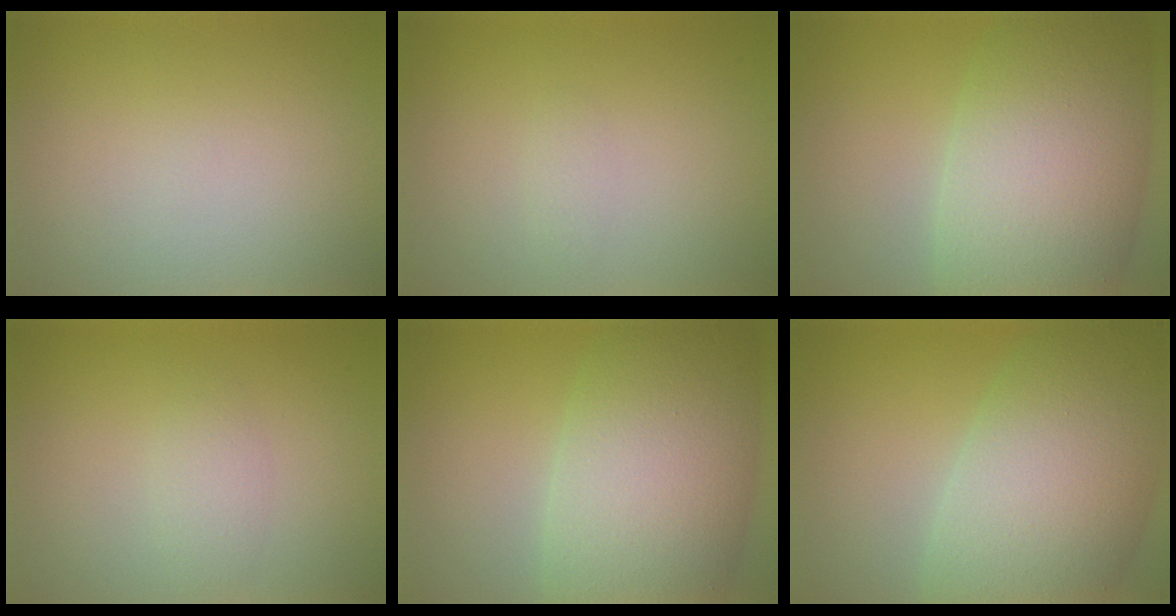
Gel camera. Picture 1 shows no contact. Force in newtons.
{"total": 0.7, "press": 0.7, "slide": 0.0}
{"total": 12.4, "press": 12.4, "slide": 0.5}
{"total": 1.5, "press": 1.5, "slide": 0.0}
{"total": 12.4, "press": 12.4, "slide": 0.5}
{"total": 12.2, "press": 12.2, "slide": 0.7}